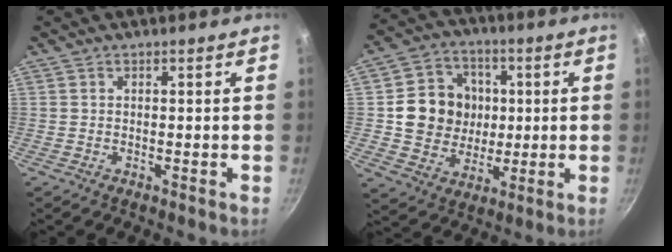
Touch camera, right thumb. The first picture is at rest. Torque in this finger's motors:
{"motor_torque": [0.08, 0.02, 0.74, -0.56, -0.01]}